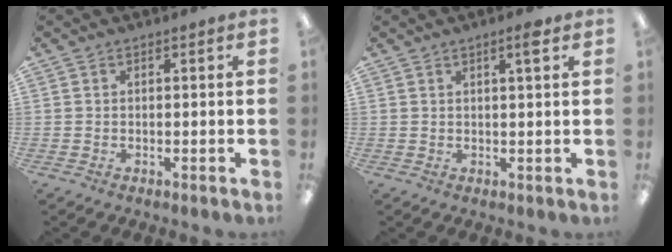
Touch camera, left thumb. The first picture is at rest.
{"total": 3.0, "force": [1.8, 0.3, 2.4], "torque": [-0.036, -0.004, 0.026]}